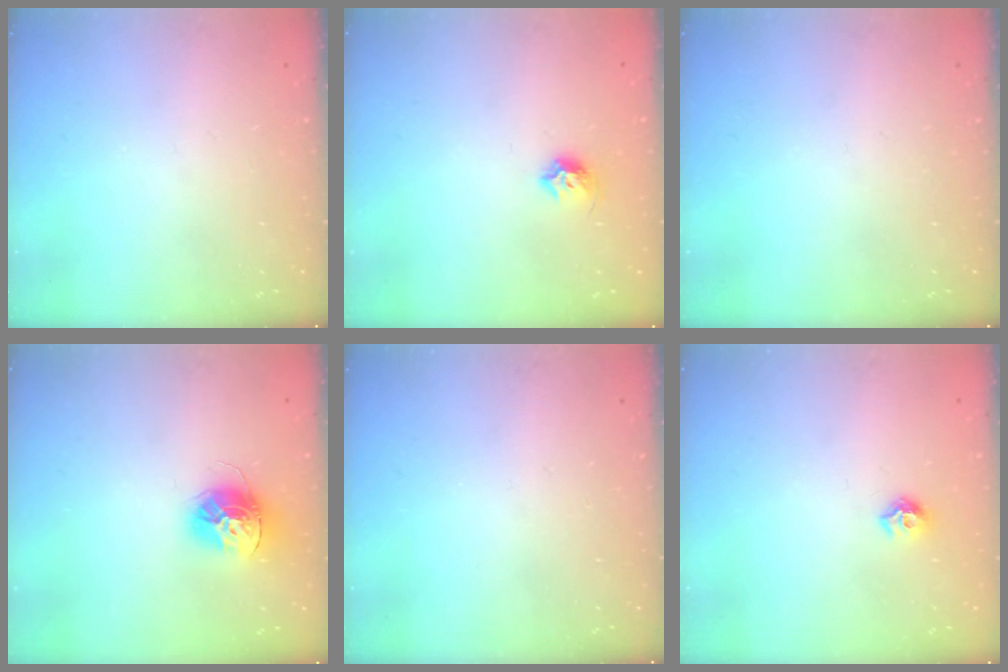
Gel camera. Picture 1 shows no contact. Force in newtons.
{"total": 7.1, "press": 7.0, "slide": 0.8}
{"total": 0.0}
{"total": 13.5, "press": 13.5, "slide": 1.0}
{"total": 0.0}
{"total": 7.2, "press": 7.2, "slide": 0.7}